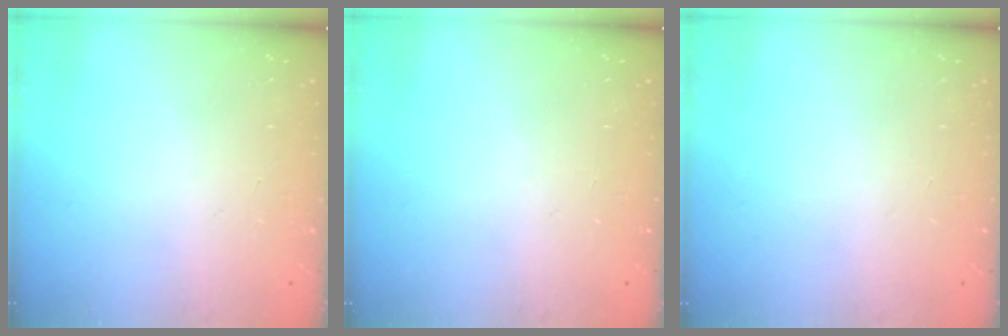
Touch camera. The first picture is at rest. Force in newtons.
{"total": 0.0}
{"total": 0.0}